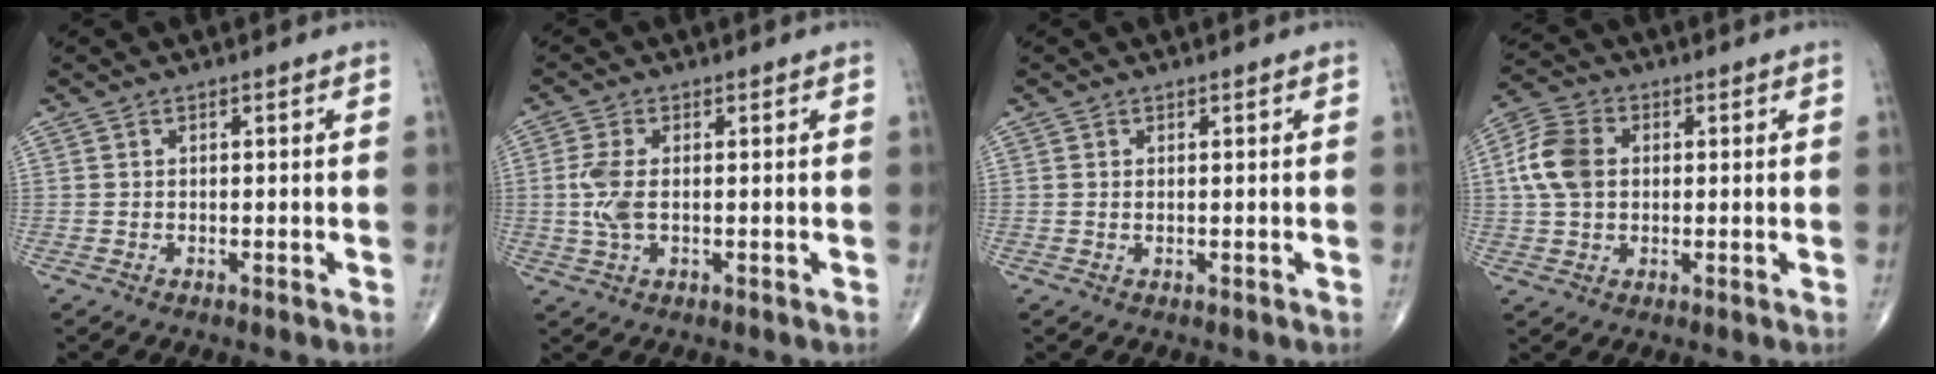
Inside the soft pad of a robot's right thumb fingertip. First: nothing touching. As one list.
[{"total": 4.7, "force": [0.0, 2.2, 4.2], "torque": [-0.109, 0.000, -0.002]}, {"total": 0.0}, {"total": 8.8, "force": [1.1, 6.4, 6.0], "torque": [-0.121, 0.015, 0.016]}]